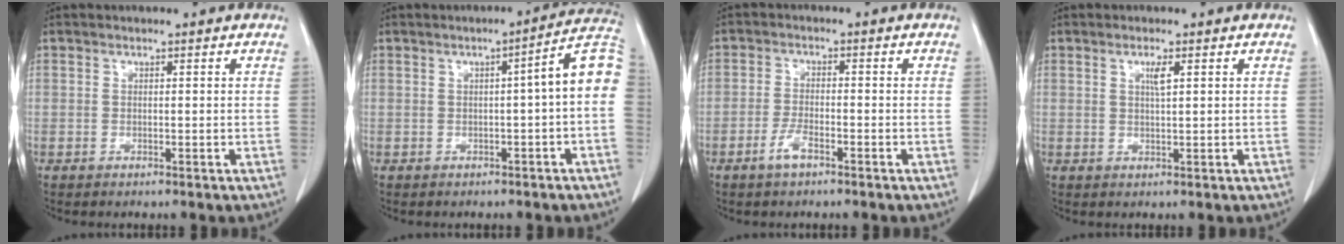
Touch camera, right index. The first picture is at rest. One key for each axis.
{"total": 7.2, "fx": -0.2, "fy": 0.3, "fz": 7.2, "tx": -0.085, "ty": 0.023, "tz": -0.011}
{"total": 3.1, "fx": -2.0, "fy": 0.7, "fz": 2.3, "tx": -0.049, "ty": 0.000, "tz": -0.039}
{"total": 1.8, "fx": 0.8, "fy": 0.1, "fz": 1.7, "tx": -0.034, "ty": -0.001, "tz": 0.013}